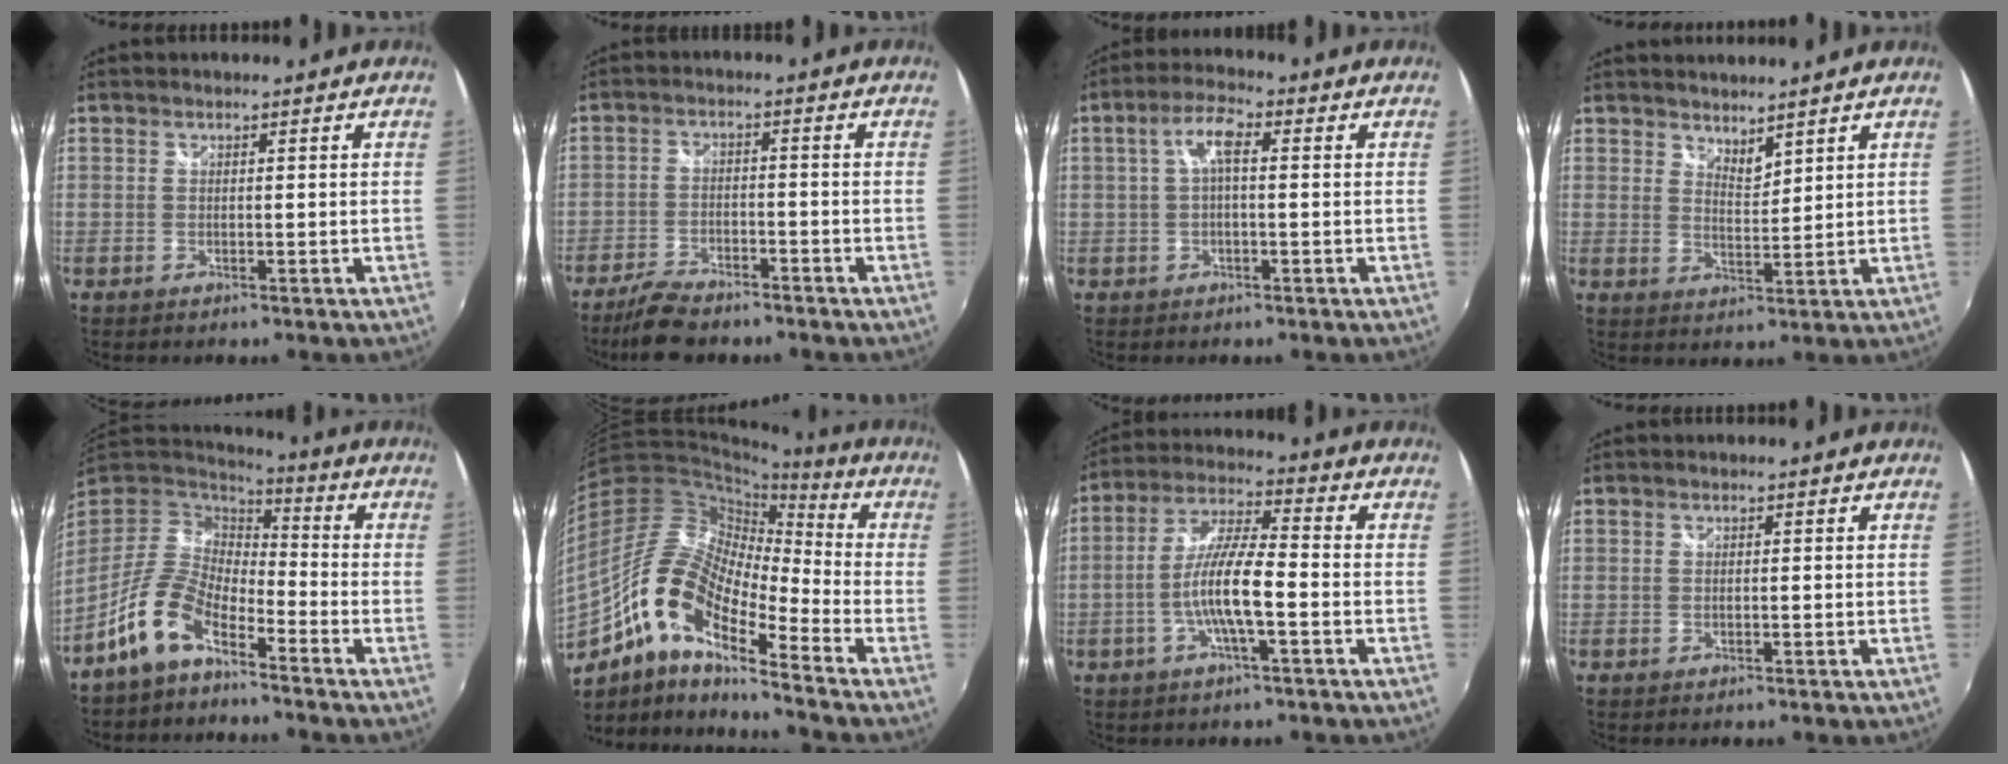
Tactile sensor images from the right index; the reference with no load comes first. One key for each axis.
{"total": 7.9, "fx": -6.5, "fy": 2.6, "fz": 3.5, "tx": -0.096, "ty": -0.012, "tz": -0.118}
{"total": 4.9, "fx": 0.5, "fy": 1.6, "fz": 4.6, "tx": -0.089, "ty": 0.015, "tz": 0.011}
{"total": 3.5, "fx": 3.2, "fy": 1.0, "fz": 1.1, "tx": -0.013, "ty": -0.003, "tz": 0.054}
{"total": 10.7, "fx": -7.2, "fy": 4.6, "fz": 6.4, "tx": -0.132, "ty": 0.015, "tz": -0.146}
{"total": 16.4, "fx": -8.4, "fy": 5.5, "fz": 13.0, "tx": -0.232, "ty": 0.006, "tz": -0.179}
{"total": 9.7, "fx": -3.1, "fy": 1.2, "fz": 9.1, "tx": -0.185, "ty": 0.005, "tz": -0.058}
{"total": 0.0}